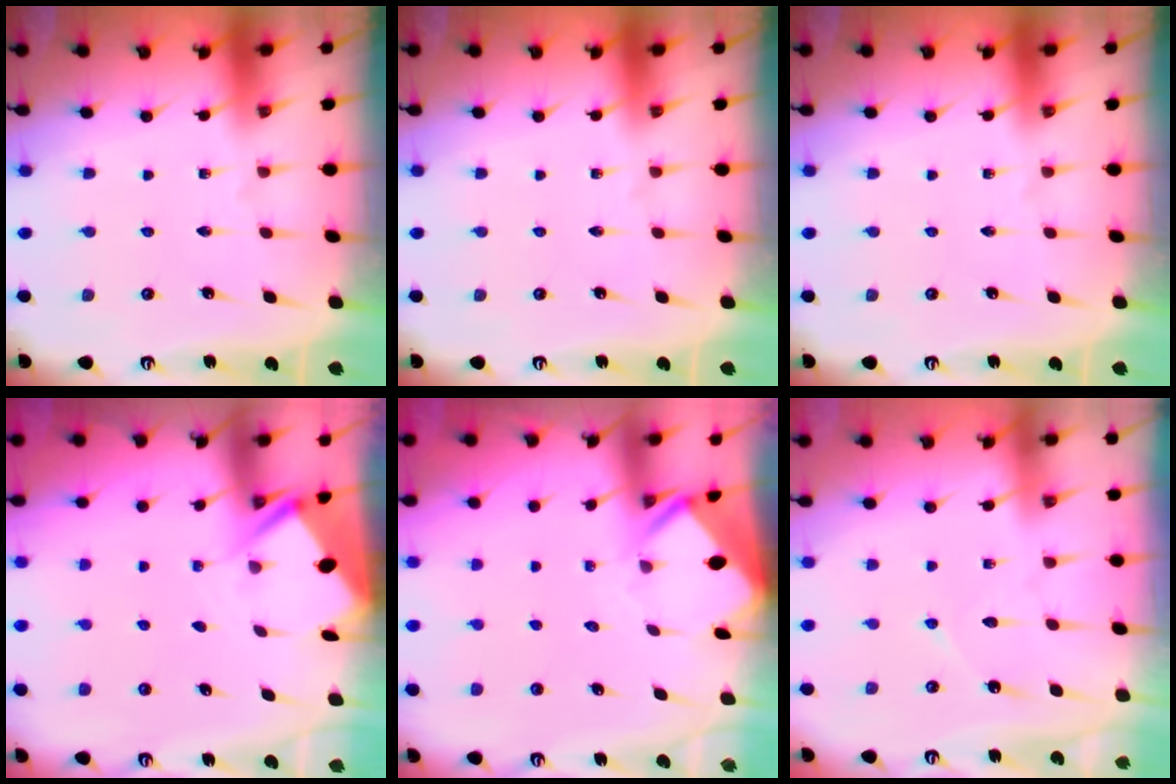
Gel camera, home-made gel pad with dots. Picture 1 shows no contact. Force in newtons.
{"total": 0.0}
{"total": 0.0}
{"total": 2.9, "press": 2.8, "slide": 0.3}
{"total": 2.8, "press": 2.8, "slide": 0.2}
{"total": 4.0, "press": 3.9, "slide": 0.5}